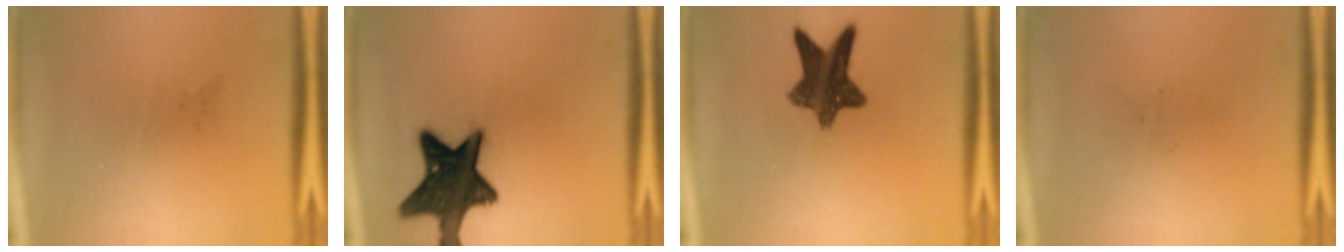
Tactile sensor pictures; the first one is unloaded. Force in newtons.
{"total": 17.0}
{"total": 11.0}
{"total": 0.0}